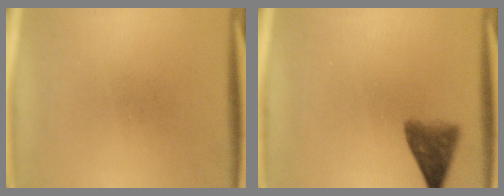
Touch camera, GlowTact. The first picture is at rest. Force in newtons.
{"total": 4.8}